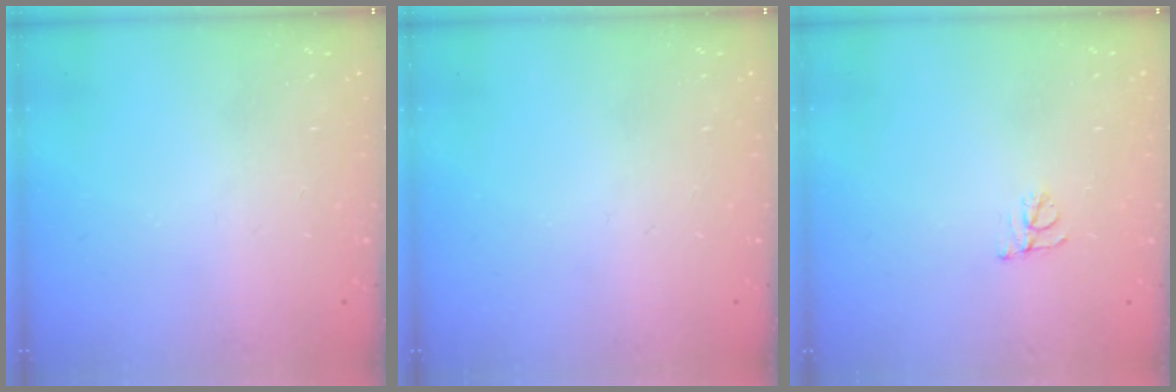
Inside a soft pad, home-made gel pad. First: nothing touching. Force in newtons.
{"total": 0.0}
{"total": 5.6, "press": 5.5, "slide": 0.6}